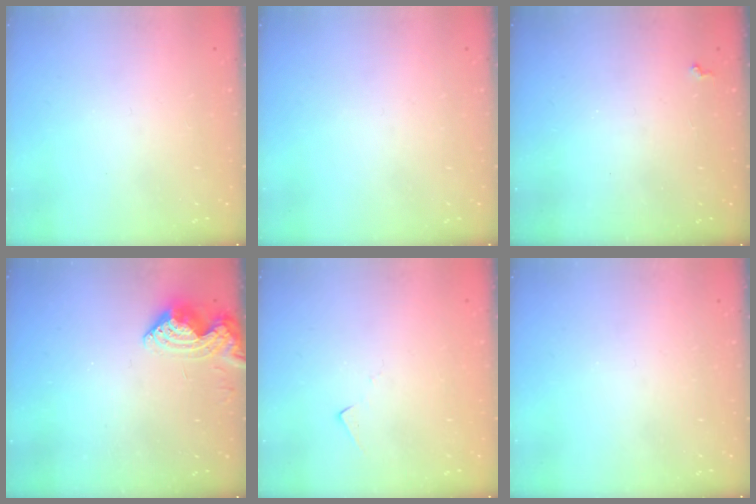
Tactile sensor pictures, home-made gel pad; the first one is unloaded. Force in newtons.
{"total": 0.0}
{"total": 0.8, "press": 0.8, "slide": 0.3}
{"total": 9.9, "press": 9.8, "slide": 0.7}
{"total": 5.4, "press": 5.4, "slide": 0.6}
{"total": 0.0}